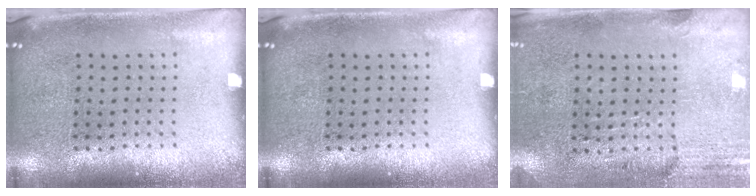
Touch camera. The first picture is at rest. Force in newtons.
{"total": 0.0}
{"total": 2.8, "press": 2.4, "slide": 1.4}